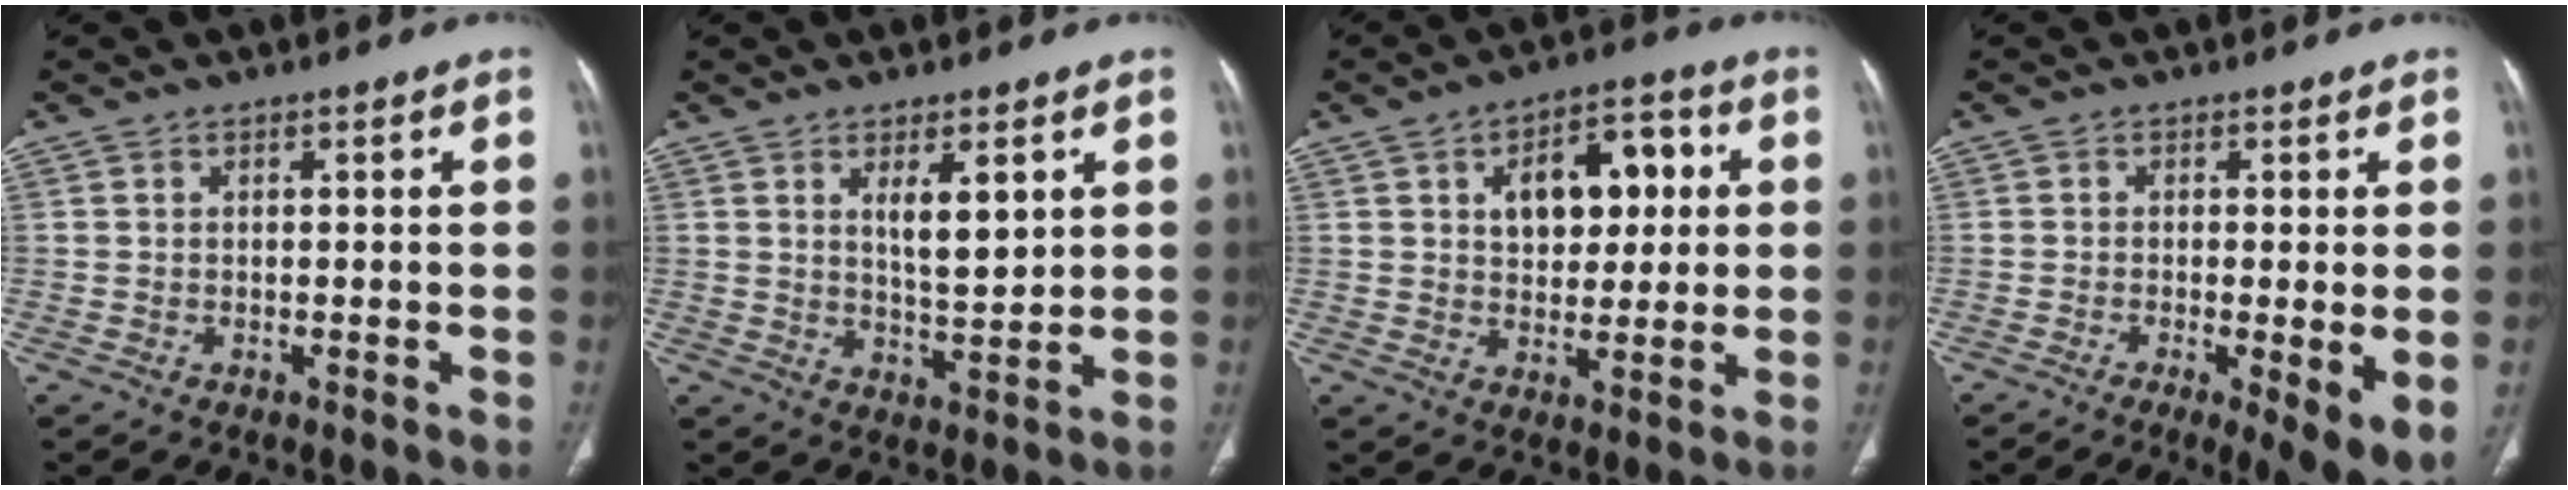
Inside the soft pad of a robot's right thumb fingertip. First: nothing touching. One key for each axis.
{"total": 6.8, "fx": 2.7, "fy": 2.2, "fz": 5.8, "tx": -0.084, "ty": -0.028, "tz": 0.050}
{"total": 12.1, "fx": 3.0, "fy": 7.5, "fz": 9.1, "tx": -0.091, "ty": 0.010, "tz": 0.043}
{"total": 7.9, "fx": -2.8, "fy": 1.4, "fz": 7.3, "tx": -0.113, "ty": -0.018, "tz": -0.046}